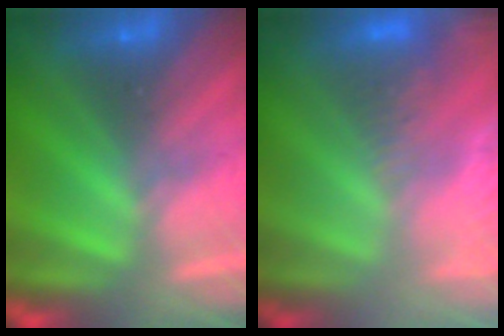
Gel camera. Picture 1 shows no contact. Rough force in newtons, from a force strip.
{"total": 3.9}